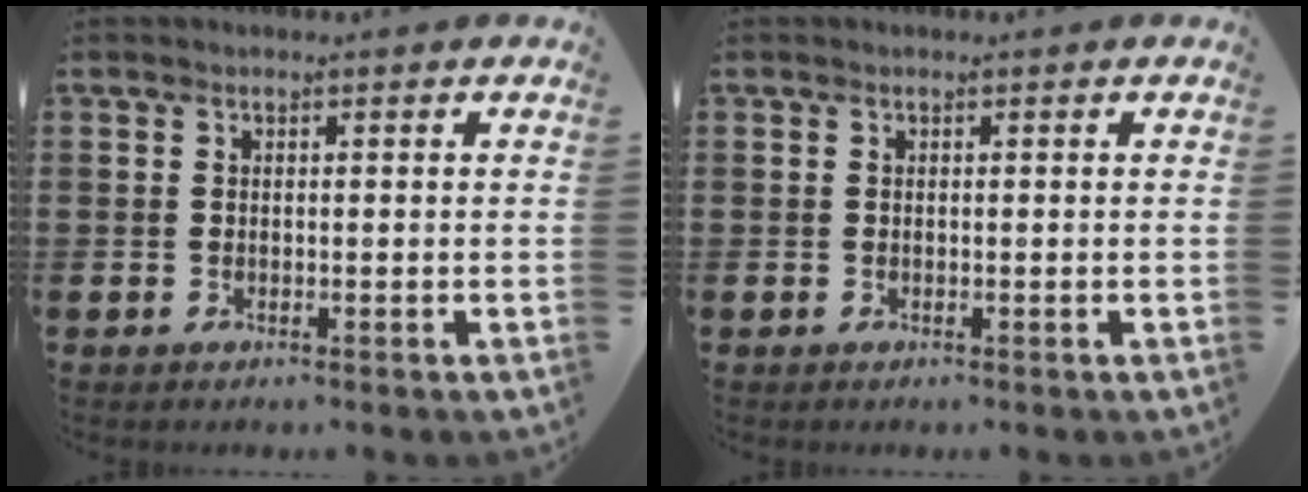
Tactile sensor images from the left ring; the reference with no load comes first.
{"total": 0.0}